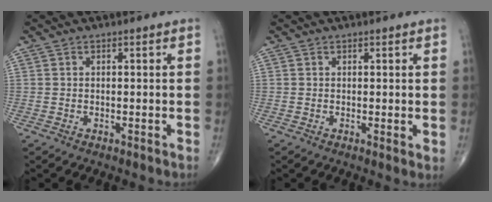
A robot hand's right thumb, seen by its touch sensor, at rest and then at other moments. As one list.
[{"total": 1.3, "force": [0.5, 0.4, 1.2], "torque": [-0.019, -0.005, 0.004]}]